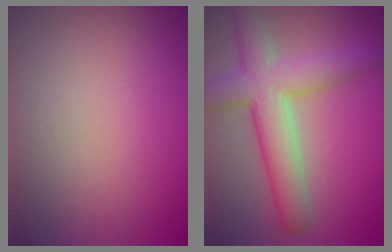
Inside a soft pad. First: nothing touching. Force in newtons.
{"total": 6.6, "press": 6.6, "slide": 0.3}